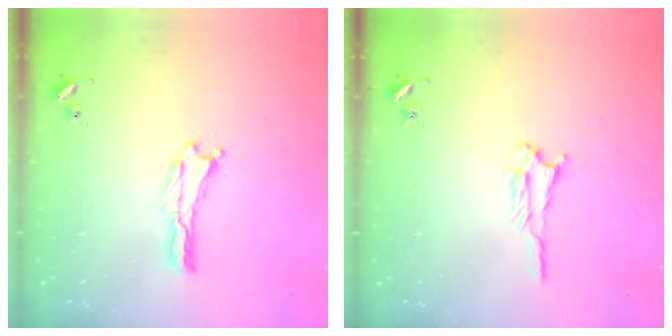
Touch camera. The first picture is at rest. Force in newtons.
{"total": 1.6, "press": 1.6, "slide": 0.3}